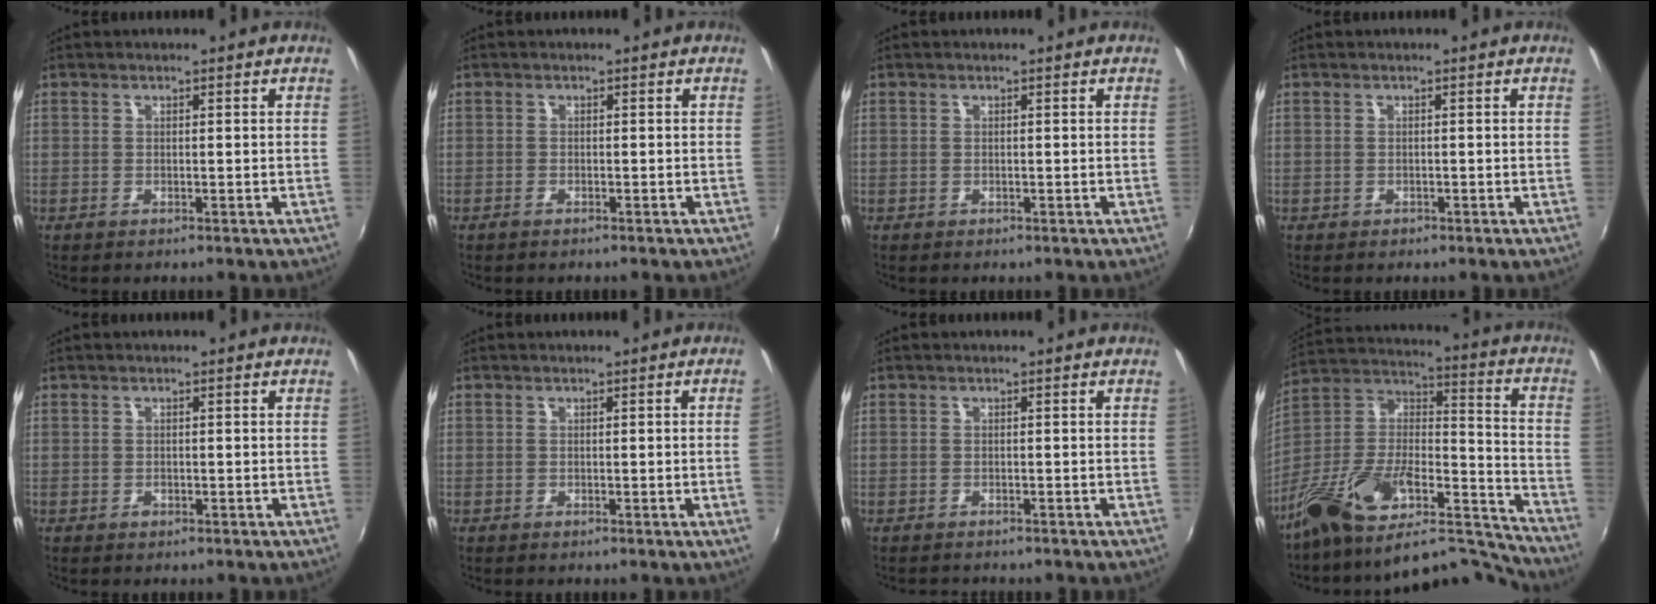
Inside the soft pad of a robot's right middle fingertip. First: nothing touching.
{"total": 0.9, "force": [-0.8, 0.2, 0.4], "torque": [-0.013, -0.002, -0.019]}
{"total": 0.0}
{"total": 0.0}
{"total": 0.8, "force": [-0.5, 0.6, 0.2], "torque": [-0.003, -0.002, -0.008]}
{"total": 1.6, "force": [0.1, -1.0, 1.3], "torque": [-0.011, -0.012, 0.003]}
{"total": 1.3, "force": [-1.3, 0.1, 0.1], "torque": [-0.007, -0.006, -0.021]}
{"total": 23.3, "force": [-18.0, 8.3, 12.2], "torque": [-0.199, 0.016, -0.290]}